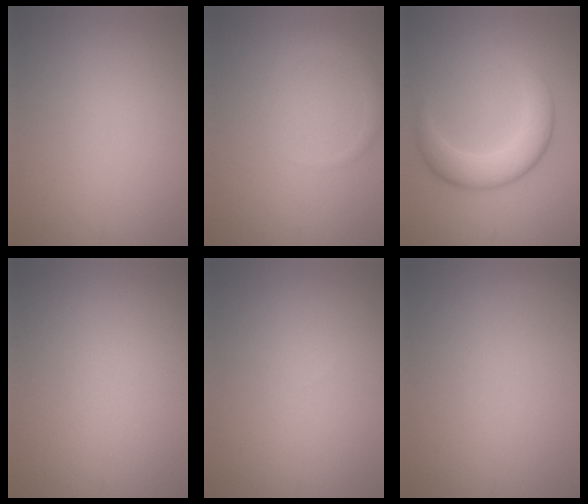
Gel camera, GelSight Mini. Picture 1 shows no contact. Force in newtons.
{"total": 1.3, "press": 1.3, "slide": 0.1}
{"total": 4.6, "press": 4.6, "slide": 0.2}
{"total": 0.0}
{"total": 0.0}
{"total": 0.6, "press": 0.6, "slide": 0.1}